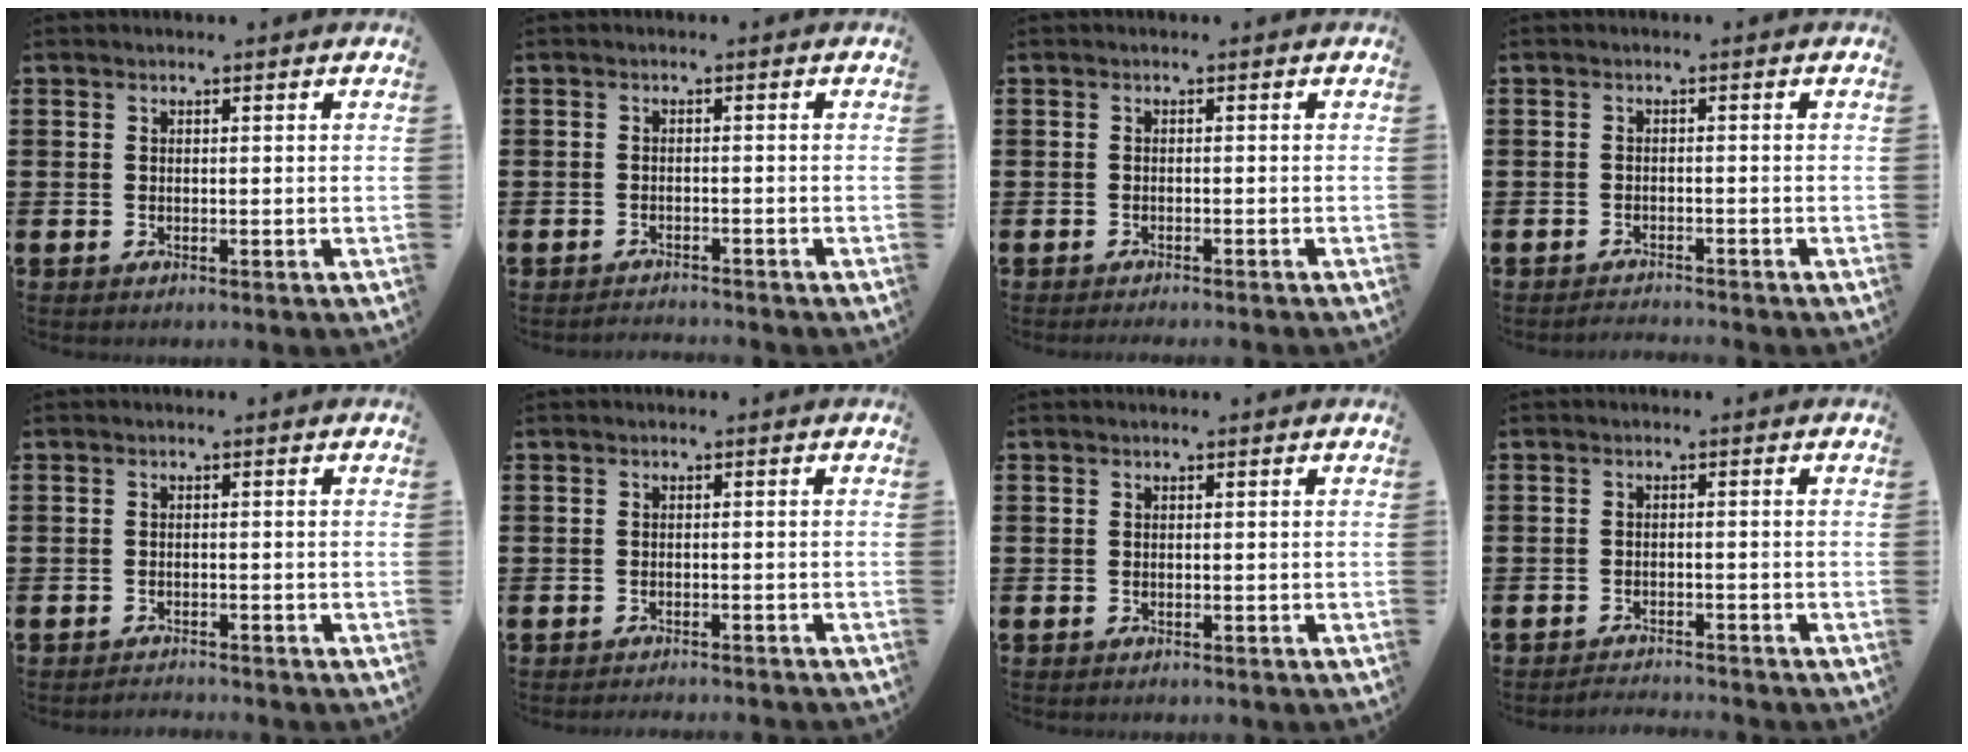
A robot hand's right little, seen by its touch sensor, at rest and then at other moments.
{"total": 1.2, "force": [-1.2, -0.1, -0.1], "torque": [-0.001, 0.002, -0.024]}
{"total": 0.7, "force": [-0.7, -0.1, 0.1], "torque": [-0.001, -0.002, -0.014]}
{"total": 1.2, "force": [-1.2, -0.1, 0.0], "torque": [-0.003, 0.001, -0.025]}
{"total": 1.1, "force": [-1.1, -0.1, -0.1], "torque": [-0.001, 0.002, -0.023]}
{"total": 1.0, "force": [-1.0, -0.1, 0.0], "torque": [-0.001, 0.001, -0.021]}
{"total": 0.0}
{"total": 1.5, "force": [-1.5, -0.1, -0.1], "torque": [-0.002, 0.004, -0.031]}